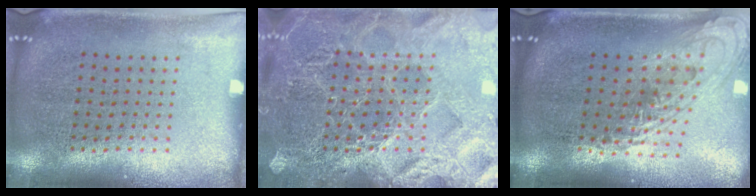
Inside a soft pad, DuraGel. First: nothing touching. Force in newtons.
{"total": 6.3, "press": 6.2, "slide": 0.9}
{"total": 1.5, "press": 1.2, "slide": 0.9}